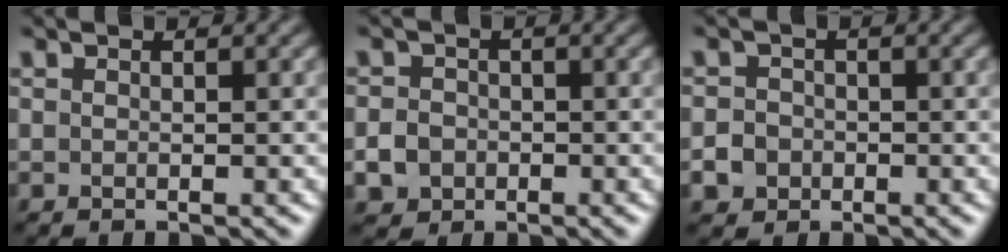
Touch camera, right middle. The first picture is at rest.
{"total": 3.1, "force": [-1.1, 2.7, 1.0], "torque": [-0.005, -0.003, -0.025]}
{"total": 3.9, "force": [-1.8, 3.3, 1.1], "torque": [-0.005, -0.005, -0.041]}